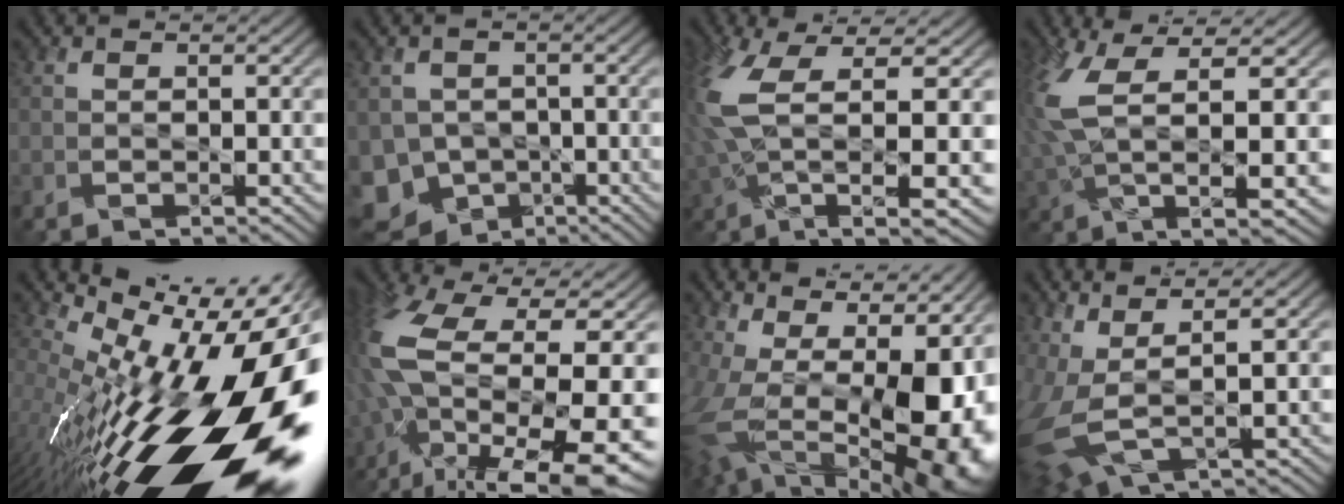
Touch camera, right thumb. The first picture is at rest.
{"total": 8.6, "force": [-4.0, 6.9, 3.1], "torque": [-0.086, -0.011, -0.081]}
{"total": 11.6, "force": [2.0, 3.1, 11.0], "torque": [-0.241, -0.004, 0.046]}
{"total": 10.6, "force": [2.6, 2.9, 9.8], "torque": [-0.223, 0.000, 0.060]}
{"total": 21.5, "force": [-4.3, 7.4, 19.7], "torque": [-0.329, -0.042, -0.067]}
{"total": 17.9, "force": [-2.8, 6.9, 16.3], "torque": [-0.363, -0.020, -0.025]}
{"total": 20.1, "force": [-0.5, 11.5, 16.5], "torque": [-0.258, -0.009, 0.040]}
{"total": 7.6, "force": [1.2, 2.7, 7.0], "torque": [-0.190, -0.003, 0.040]}